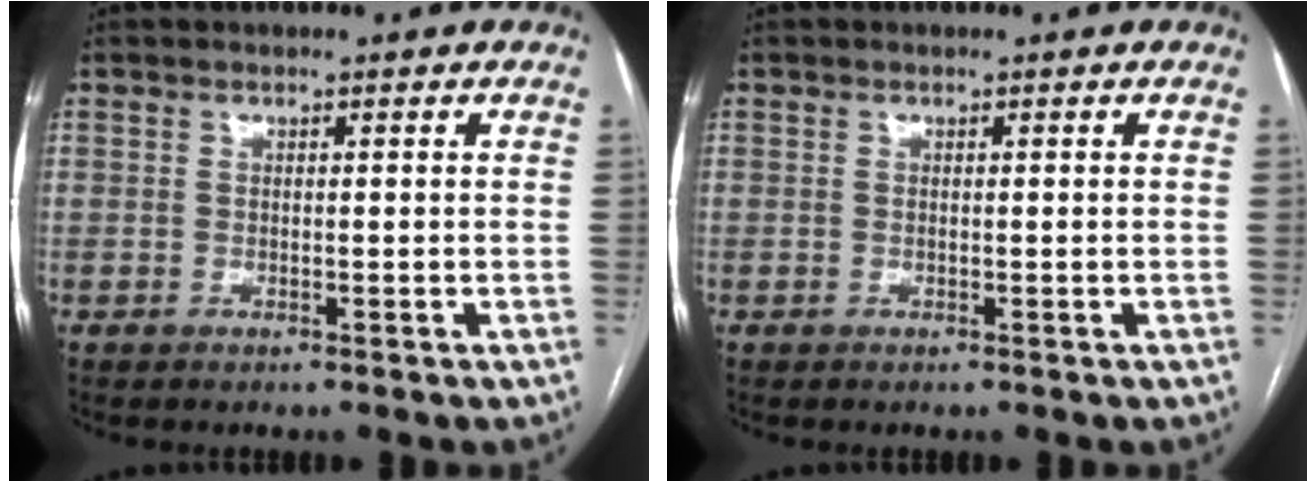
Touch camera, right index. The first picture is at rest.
{"total": 0.0}